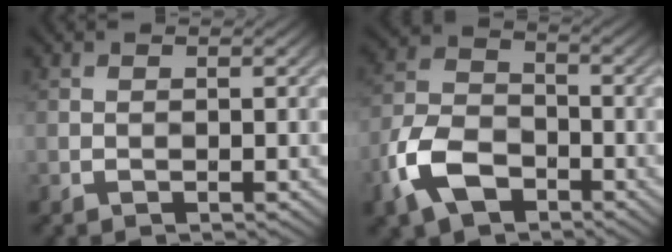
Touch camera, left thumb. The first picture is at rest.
{"total": 9.1, "force": [-4.9, 5.4, 5.5], "torque": [-0.132, -0.004, -0.111]}